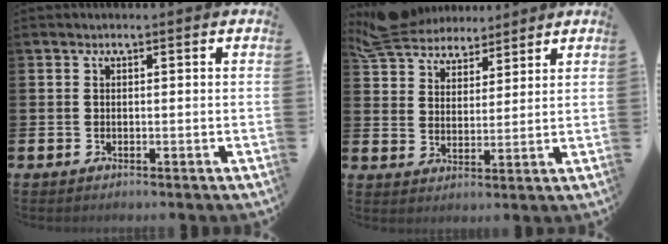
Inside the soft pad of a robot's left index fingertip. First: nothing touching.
{"total": 6.5, "force": [6.1, 2.2, 0.4], "torque": [-0.034, -0.027, 0.113]}